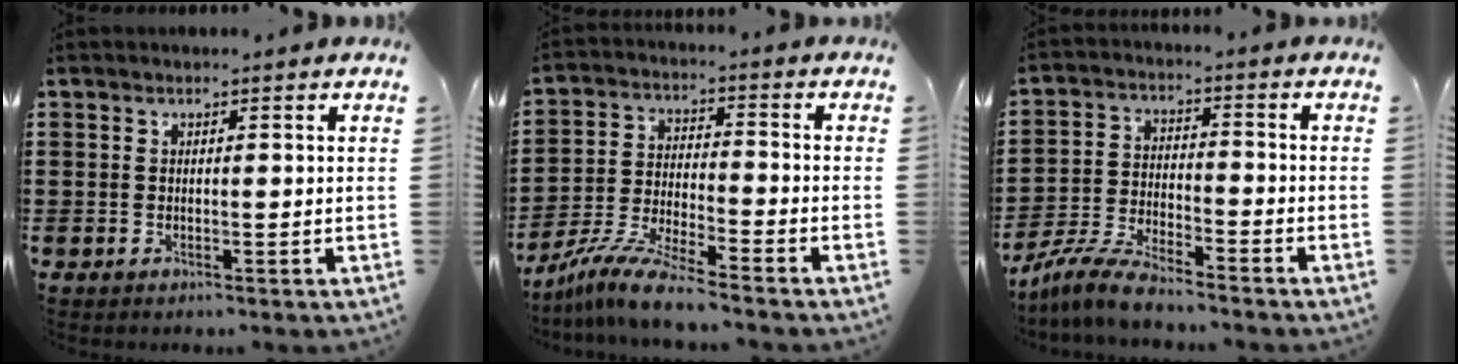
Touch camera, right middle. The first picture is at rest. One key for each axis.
{"total": 8.5, "fx": -7.8, "fy": 0.1, "fz": 3.5, "tx": -0.073, "ty": 0.000, "tz": -0.152}
{"total": 6.7, "fx": -6.3, "fy": 0.5, "fz": 2.3, "tx": -0.062, "ty": -0.004, "tz": -0.123}